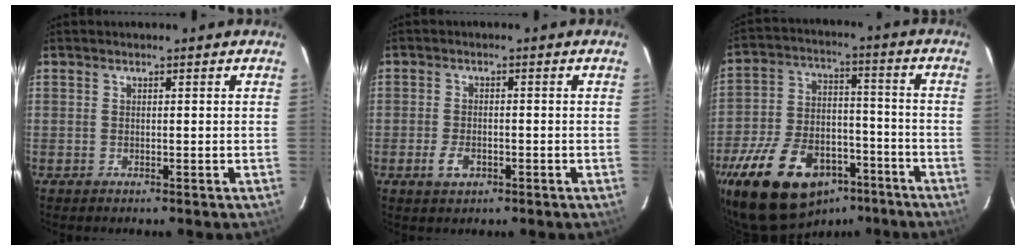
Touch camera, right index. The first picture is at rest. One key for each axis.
{"total": 3.6, "fx": -1.6, "fy": 2.0, "fz": 2.5, "tx": -0.056, "ty": -0.004, "tz": -0.027}
{"total": 24.8, "fx": -15.3, "fy": 13.5, "fz": 14.1, "tx": -0.293, "ty": -0.002, "tz": -0.235}